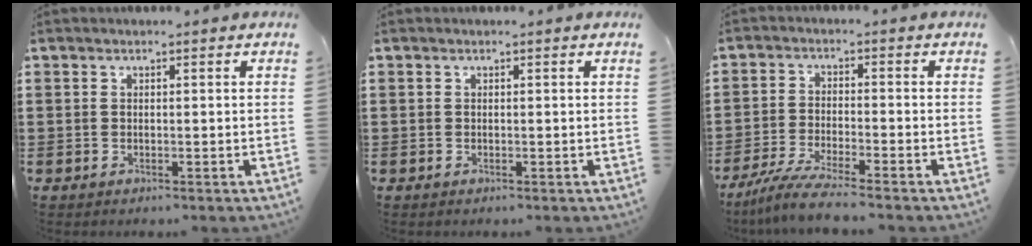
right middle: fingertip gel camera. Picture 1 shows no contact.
{"total": 0.0}
{"total": 5.5, "force": [-4.8, -0.4, 2.6], "torque": [-0.069, -0.023, -0.097]}